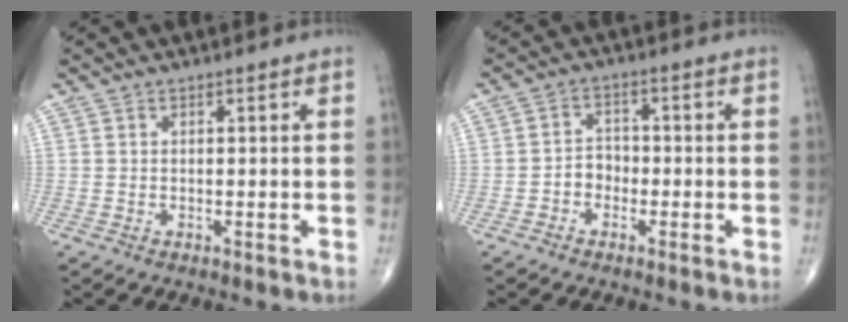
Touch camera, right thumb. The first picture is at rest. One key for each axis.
{"total": 3.4, "fx": -1.4, "fy": 2.8, "fz": 1.5, "tx": -0.008, "ty": 0.019, "tz": -0.033}